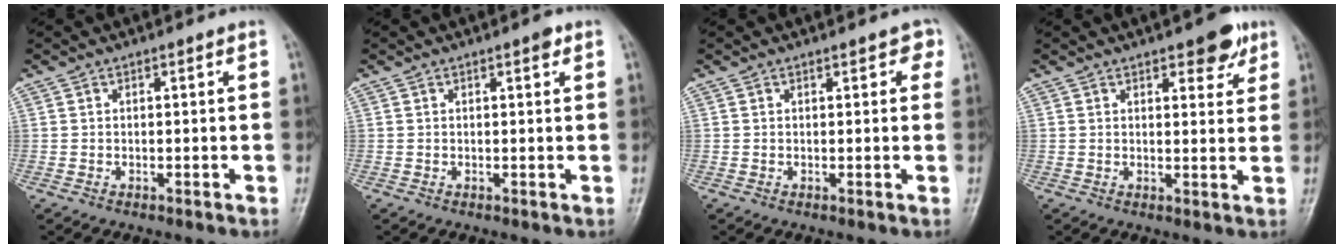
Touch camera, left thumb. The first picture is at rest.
{"total": 1.3, "force": [0.8, 0.4, 0.9], "torque": [-0.011, -0.001, 0.008]}
{"total": 2.2, "force": [1.1, 1.2, 1.5], "torque": [-0.001, 0.000, 0.009]}
{"total": 5.5, "force": [3.4, 2.4, 3.6], "torque": [-0.025, -0.016, 0.040]}